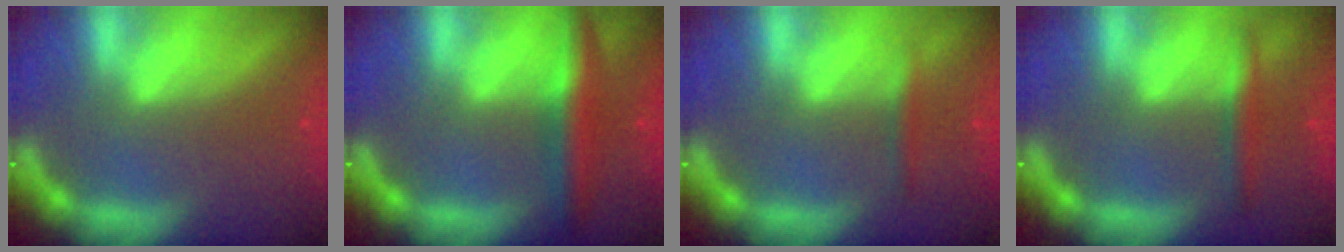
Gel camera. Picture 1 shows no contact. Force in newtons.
{"total": 5.0}
{"total": 1.4}
{"total": 2.4}